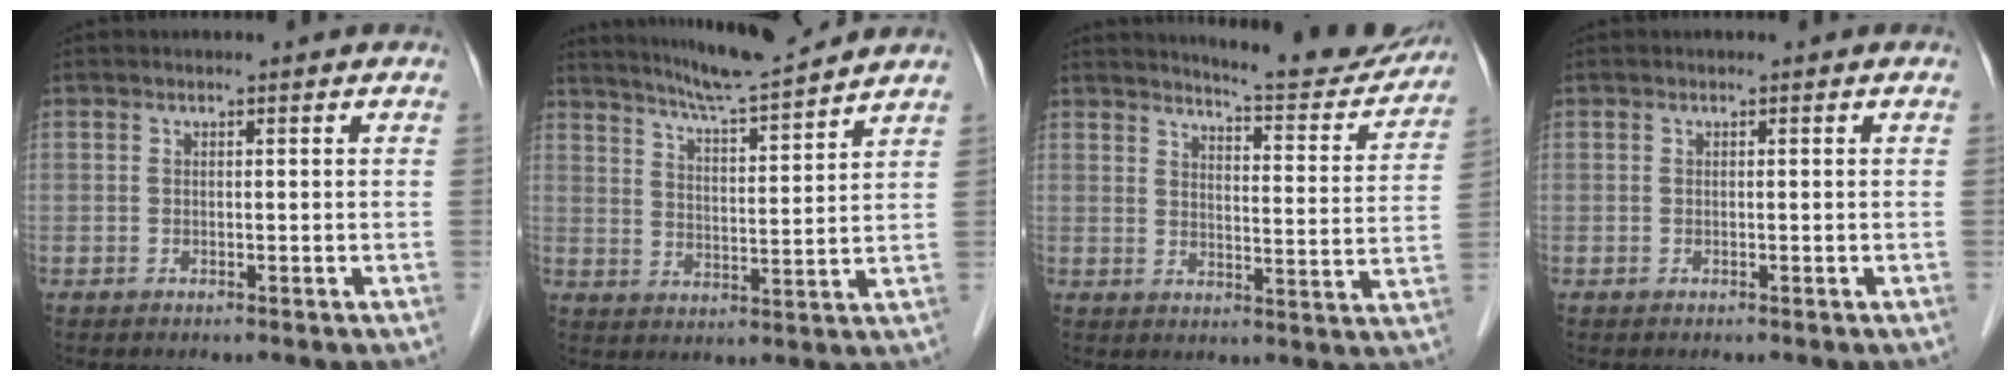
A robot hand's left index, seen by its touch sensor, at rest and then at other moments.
{"total": 11.3, "force": [10.5, -1.1, 4.2], "torque": [-0.079, 0.004, 0.167]}
{"total": 14.6, "force": [13.9, 1.5, 3.9], "torque": [-0.047, -0.048, 0.163]}
{"total": 0.0}